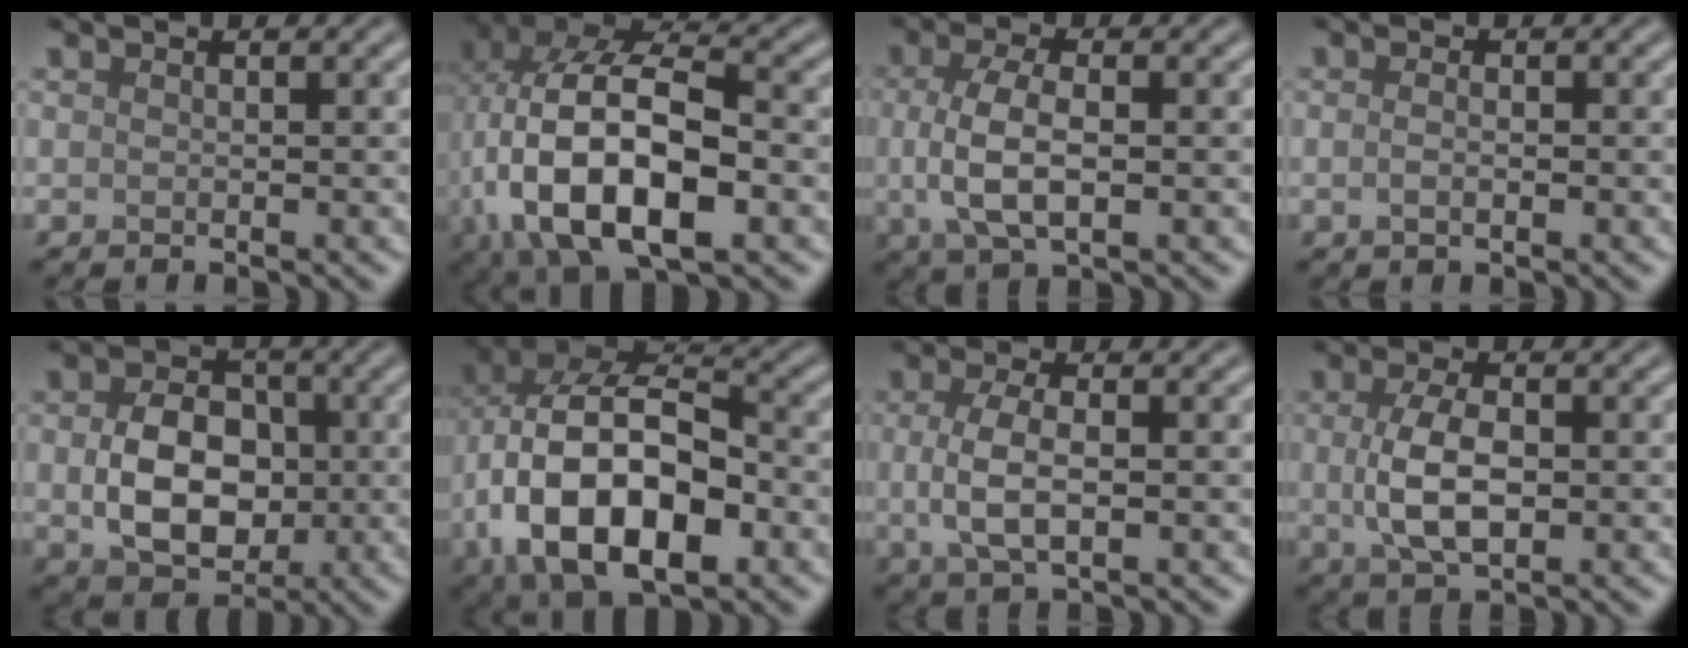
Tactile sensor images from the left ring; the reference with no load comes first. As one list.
[{"total": 15.1, "force": [-2.5, 8.0, 12.5], "torque": [-0.232, -0.001, -0.035]}, {"total": 5.4, "force": [-0.1, 2.4, 4.8], "torque": [-0.107, -0.002, -0.004]}, {"total": 1.3, "force": [-0.2, 0.6, 1.2], "torque": [-0.021, -0.005, -0.004]}, {"total": 7.3, "force": [-0.3, 5.3, 5.0], "torque": [-0.095, -0.007, -0.002]}, {"total": 14.8, "force": [-3.6, 8.5, 11.5], "torque": [-0.218, -0.008, -0.069]}, {"total": 4.3, "force": [-0.1, 1.8, 3.9], "torque": [-0.089, -0.001, -0.002]}, {"total": 5.2, "force": [-0.1, 2.6, 4.5], "torque": [-0.096, -0.001, -0.001]}]